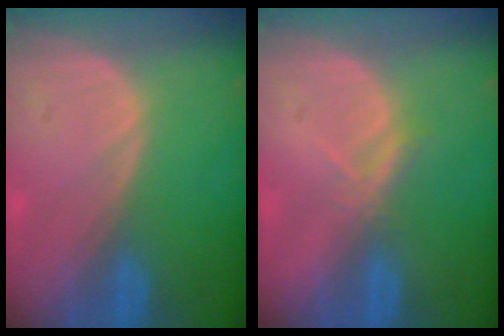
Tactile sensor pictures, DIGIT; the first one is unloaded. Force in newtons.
{"total": 2.1, "press": 1.9, "slide": 0.9}